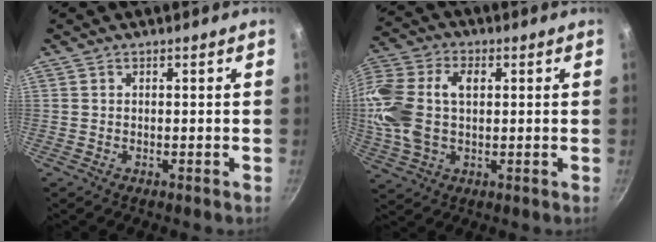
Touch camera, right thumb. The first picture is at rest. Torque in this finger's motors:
{"motor_torque": [0.45, 0.60, 0.36, -0.13, 0.52]}